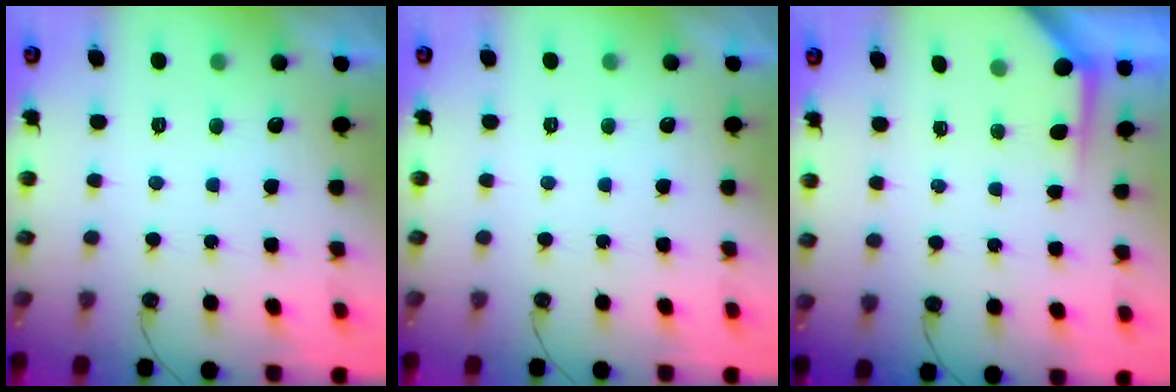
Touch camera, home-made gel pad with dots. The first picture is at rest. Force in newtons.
{"total": 0.0}
{"total": 3.4, "press": 3.4, "slide": 0.4}